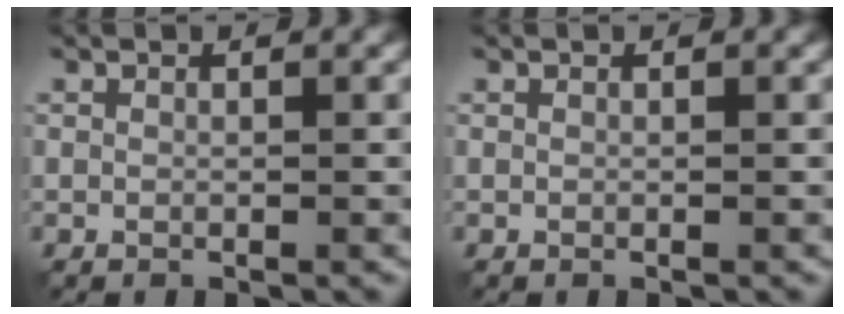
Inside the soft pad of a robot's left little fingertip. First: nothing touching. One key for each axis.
{"total": 0.0}